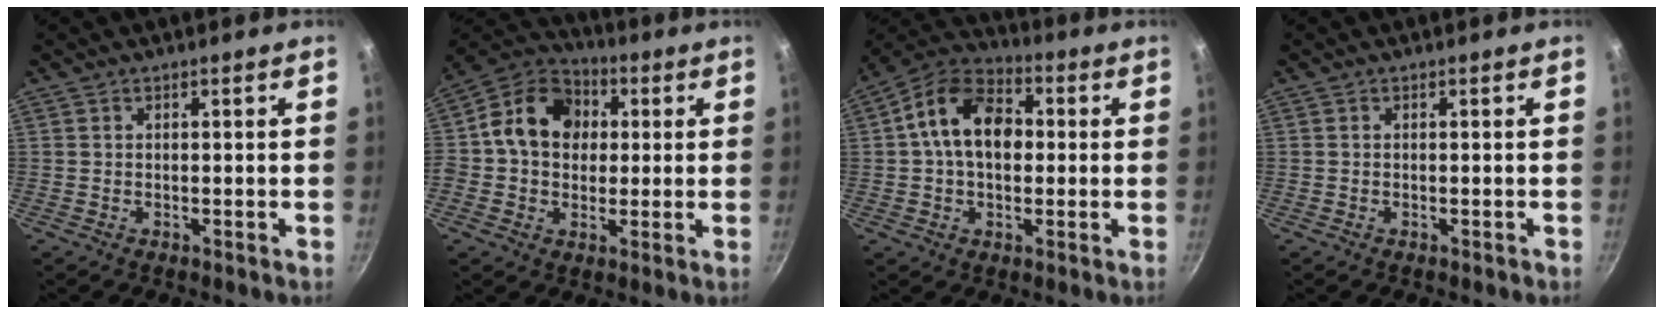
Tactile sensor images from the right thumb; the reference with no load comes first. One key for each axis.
{"total": 14.9, "fx": 2.2, "fy": 11.9, "fz": 8.6, "tx": -0.121, "ty": 0.028, "tz": 0.015}
{"total": 13.7, "fx": 1.5, "fy": 9.4, "fz": 9.9, "tx": -0.135, "ty": 0.026, "tz": 0.004}
{"total": 0.0}